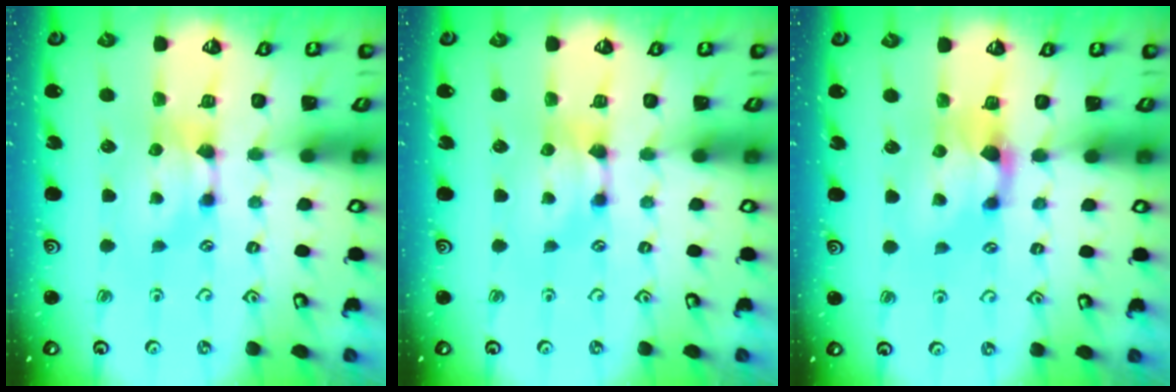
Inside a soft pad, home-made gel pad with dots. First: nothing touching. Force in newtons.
{"total": 0.0}
{"total": 1.1, "press": 0.1, "slide": 1.1}